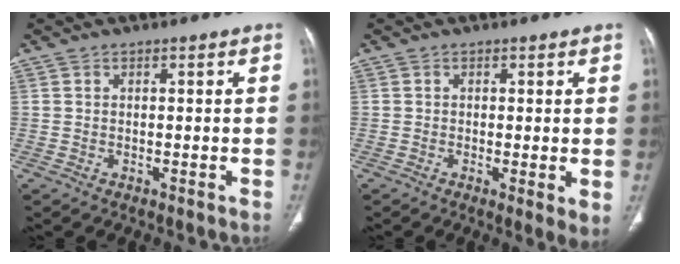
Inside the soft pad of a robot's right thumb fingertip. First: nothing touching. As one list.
[{"total": 3.3, "force": [-0.2, 0.8, 3.2], "torque": [-0.056, -0.016, -0.009]}]